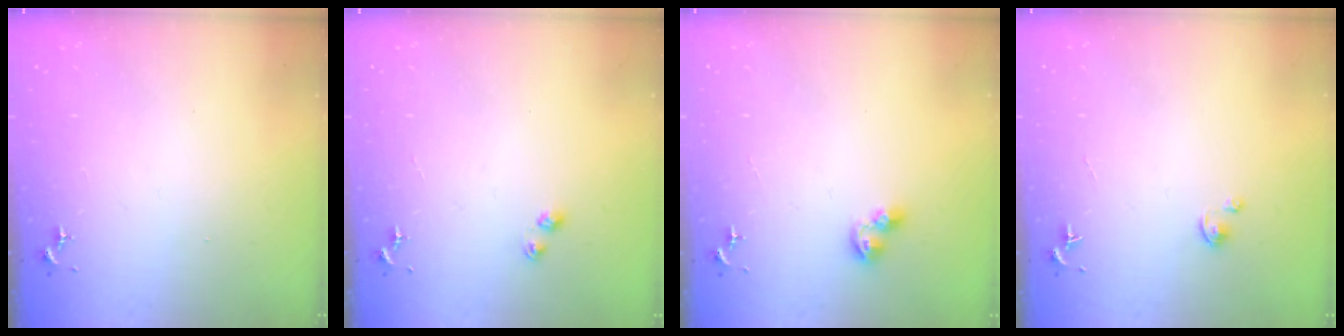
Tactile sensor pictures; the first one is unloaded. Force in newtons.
{"total": 3.2, "press": 3.2, "slide": 0.4}
{"total": 6.9, "press": 6.8, "slide": 0.9}
{"total": 2.4, "press": 2.4, "slide": 0.3}